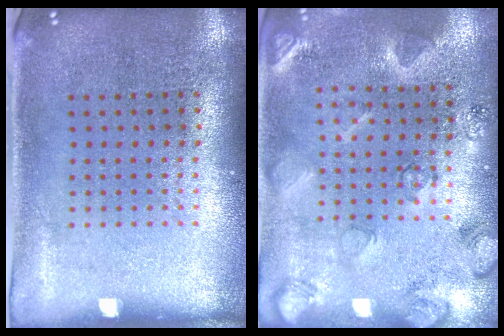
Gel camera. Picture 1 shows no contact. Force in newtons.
{"total": 2.3, "press": 2.2, "slide": 0.4}